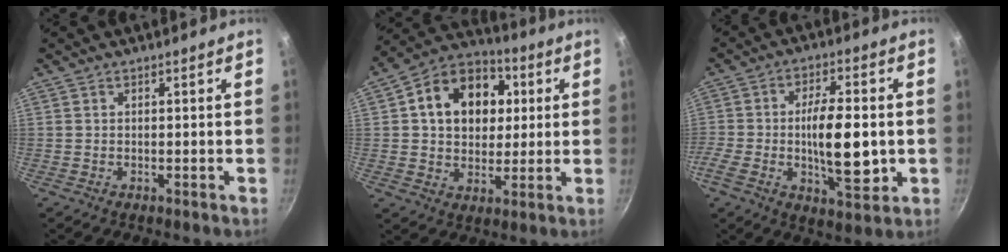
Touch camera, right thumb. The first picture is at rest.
{"total": 17.2, "force": [3.6, 13.1, 10.5], "torque": [-0.140, 0.018, 0.047]}
{"total": 18.7, "force": [-2.4, 7.5, 17.0], "torque": [-0.282, 0.025, -0.044]}